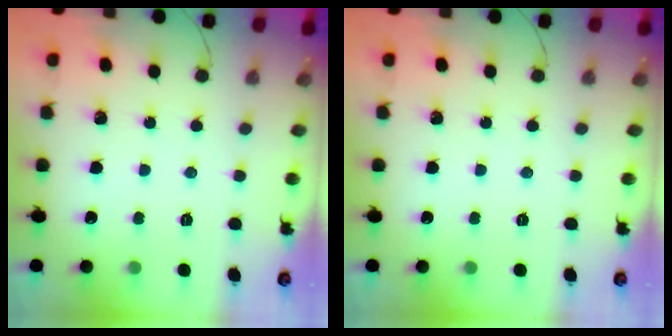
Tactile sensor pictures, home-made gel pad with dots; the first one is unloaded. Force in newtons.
{"total": 0.0}